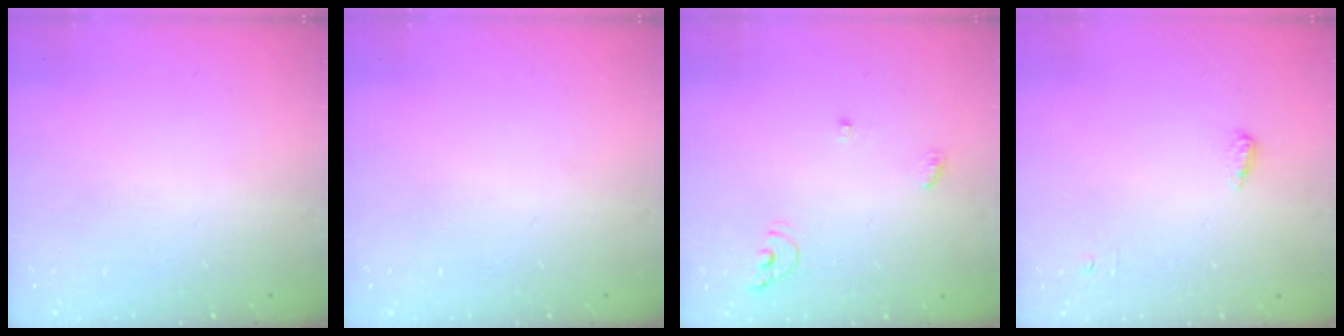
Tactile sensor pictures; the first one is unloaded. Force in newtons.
{"total": 0.0}
{"total": 5.7, "press": 5.7, "slide": 0.5}
{"total": 4.9, "press": 4.8, "slide": 1.0}